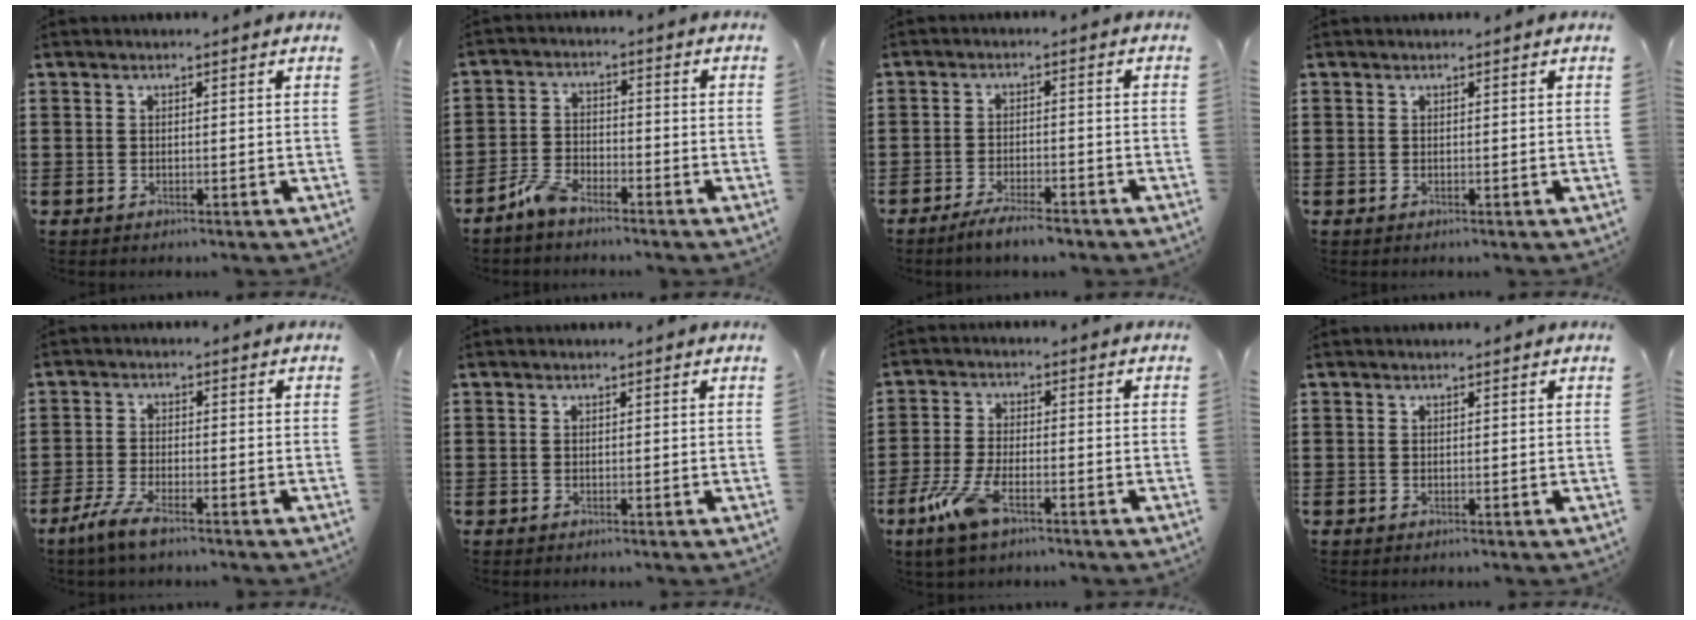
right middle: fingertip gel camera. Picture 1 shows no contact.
{"total": 4.2, "force": [-3.6, 1.3, 1.9], "torque": [-0.060, 0.005, -0.076]}
{"total": 3.9, "force": [-3.4, 0.3, 1.8], "torque": [-0.037, -0.004, -0.065]}
{"total": 0.0}
{"total": 4.4, "force": [-3.3, 0.6, 2.8], "torque": [-0.076, -0.012, -0.068]}
{"total": 0.0}
{"total": 7.5, "force": [-4.0, 2.6, 5.8], "torque": [-0.141, -0.011, -0.078]}
{"total": 0.0}